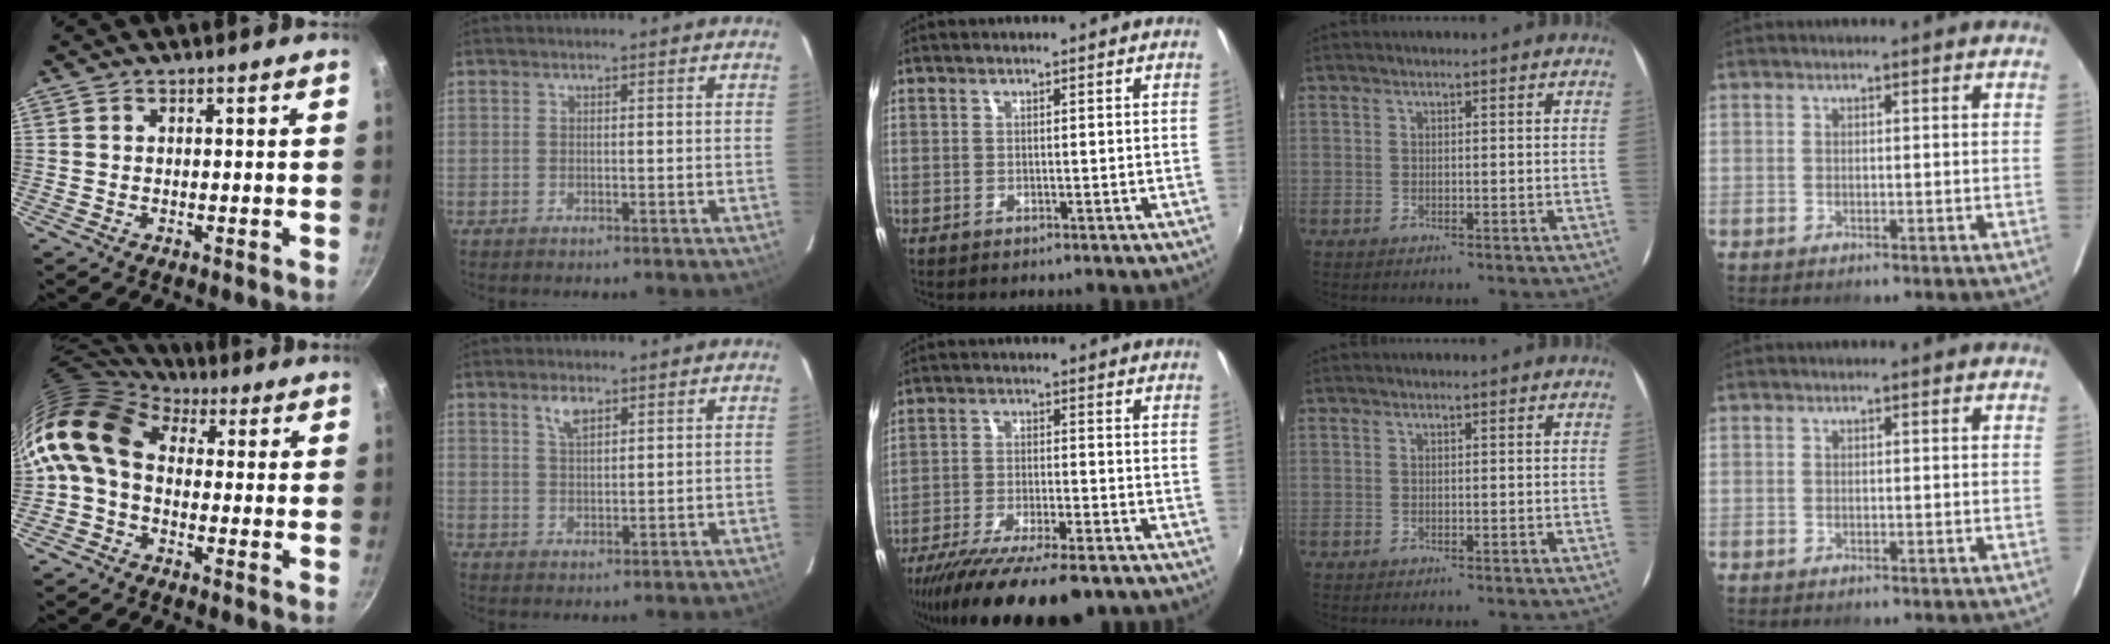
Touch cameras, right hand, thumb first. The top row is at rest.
{"thumb": {"total": 12.8, "force": [1.3, 9.2, 8.9], "torque": [-0.169, 0.024, 0.001]}, "index": {"total": 3.4, "force": [2.1, 1.5, 2.3], "torque": [-0.042, 0.005, 0.040]}, "middle": {"total": 17.7, "force": [-13.7, 4.0, 10.5], "torque": [-0.203, -0.052, -0.217]}}